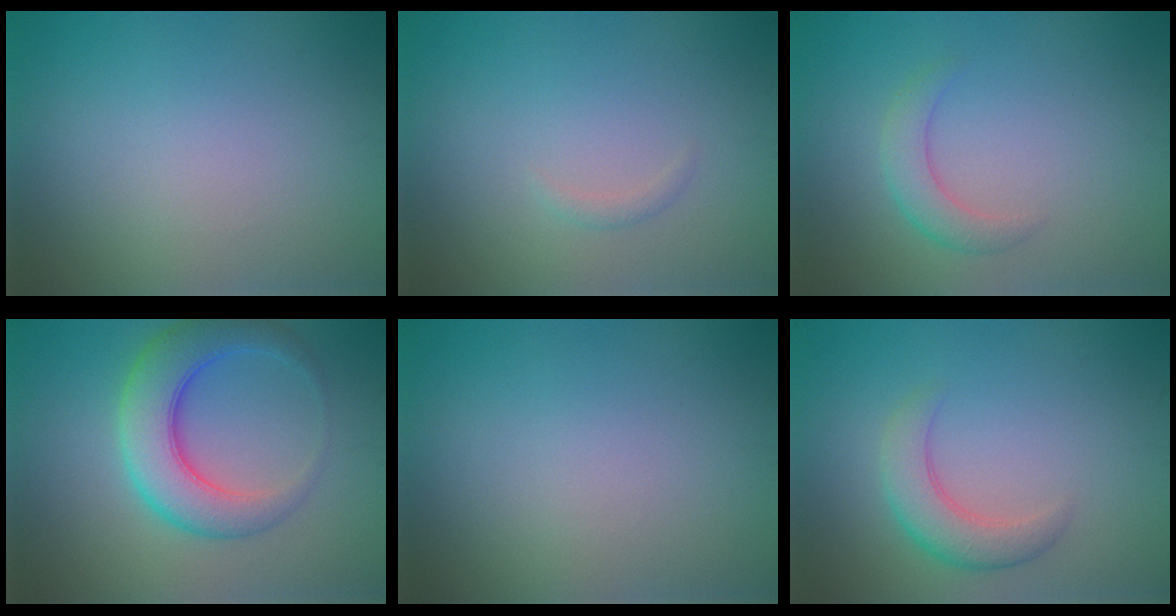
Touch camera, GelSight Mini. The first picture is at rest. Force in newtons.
{"total": 0.7, "press": 0.7, "slide": 0.0}
{"total": 2.4, "press": 2.4, "slide": 0.2}
{"total": 6.6, "press": 6.6, "slide": 0.2}
{"total": 0.0}
{"total": 3.5, "press": 3.5, "slide": 0.1}